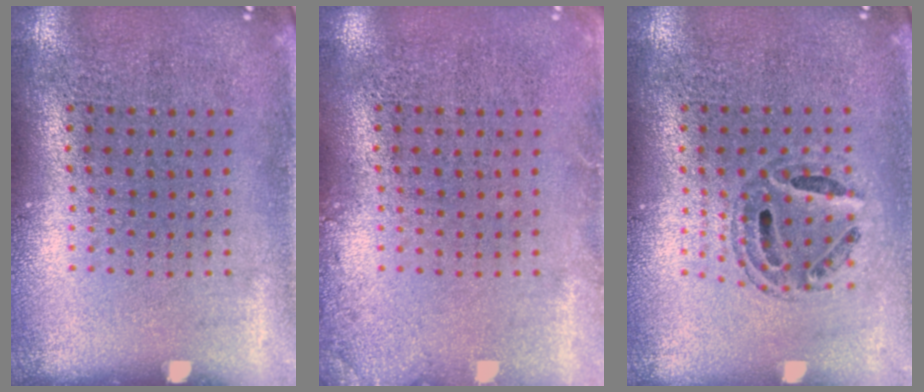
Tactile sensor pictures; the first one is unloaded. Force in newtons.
{"total": 1.2, "press": 1.2, "slide": 0.2}
{"total": 0.8, "press": 0.8, "slide": 0.1}